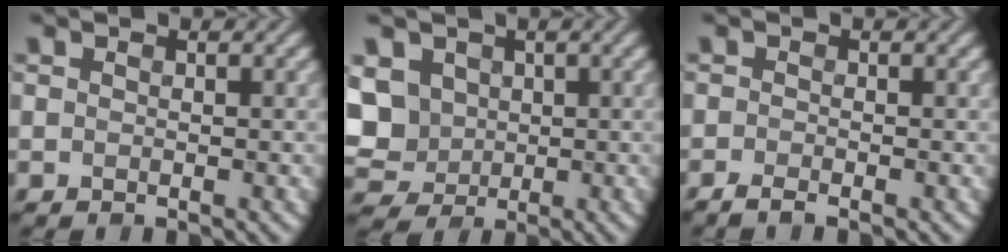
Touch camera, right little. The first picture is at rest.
{"total": 5.2, "force": [0.9, 4.7, 2.2], "torque": [-0.071, 0.013, 0.024]}
{"total": 1.1, "force": [-0.9, 0.2, 0.6], "torque": [0.001, -0.009, -0.020]}